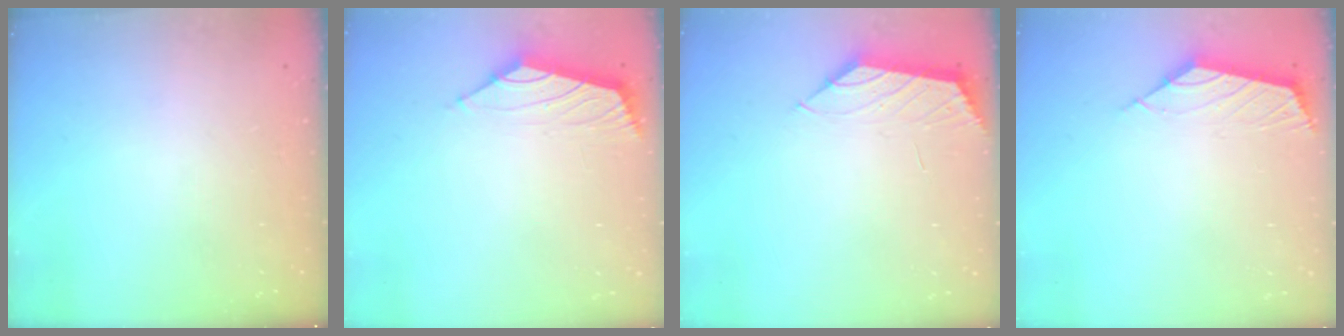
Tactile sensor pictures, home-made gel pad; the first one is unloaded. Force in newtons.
{"total": 2.3, "press": 2.2, "slide": 0.6}
{"total": 0.8, "press": 0.6, "slide": 0.5}
{"total": 2.7, "press": 2.6, "slide": 0.7}